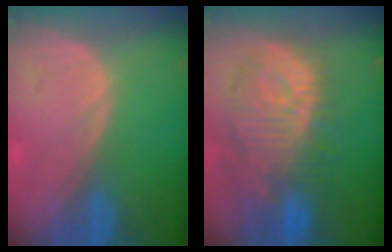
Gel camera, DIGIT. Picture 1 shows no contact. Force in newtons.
{"total": 12.2, "press": 11.0, "slide": 5.2}